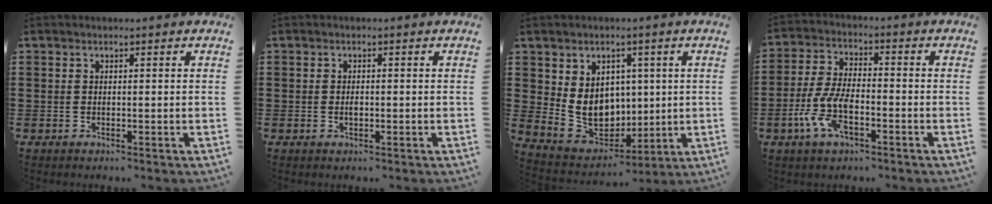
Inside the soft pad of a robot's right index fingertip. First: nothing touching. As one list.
[{"total": 1.0, "force": [-0.1, 0.5, 0.8], "torque": [-0.017, 0.001, -0.002]}, {"total": 8.2, "force": [1.1, 7.0, 4.1], "torque": [-0.100, -0.005, 0.027]}, {"total": 7.9, "force": [-3.2, 3.4, 6.3], "torque": [-0.154, -0.007, -0.067]}]